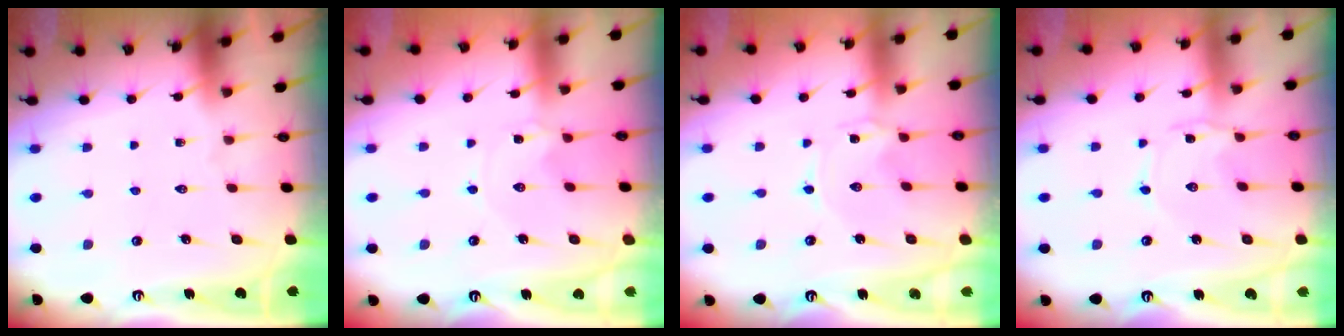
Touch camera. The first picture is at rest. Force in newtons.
{"total": 1.5, "press": 1.4, "slide": 0.2}
{"total": 0.0}
{"total": 1.8, "press": 1.8, "slide": 0.3}